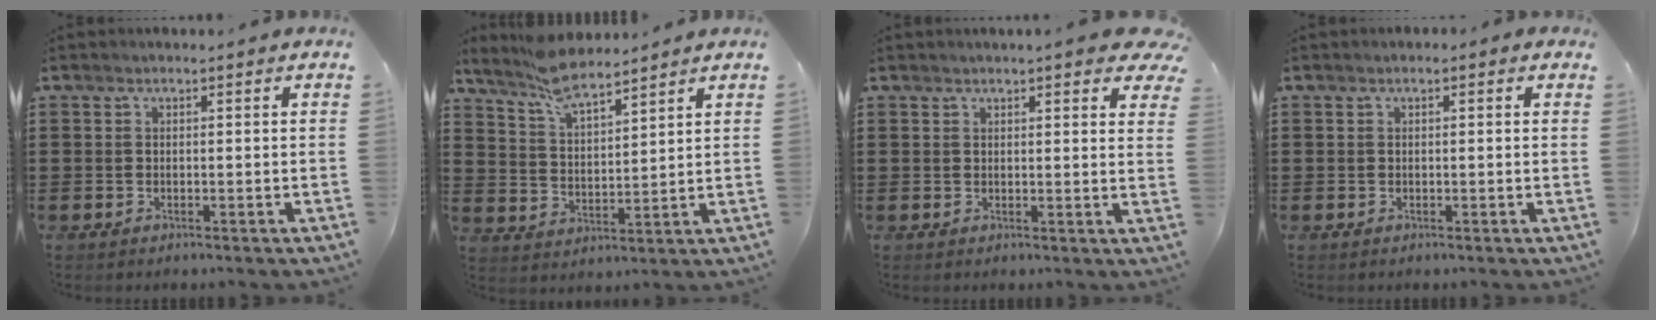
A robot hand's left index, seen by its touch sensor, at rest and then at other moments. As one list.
[{"total": 6.9, "force": [6.2, 1.5, 2.7], "torque": [-0.074, -0.016, 0.114]}, {"total": 3.5, "force": [3.0, 0.4, 1.7], "torque": [-0.026, -0.010, 0.053]}, {"total": 0.6, "force": [0.0, 0.6, 0.0], "torque": [-0.003, 0.005, -0.001]}]